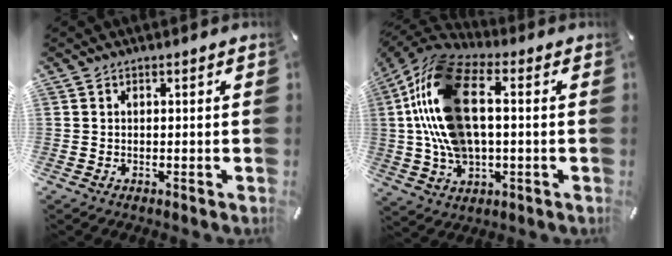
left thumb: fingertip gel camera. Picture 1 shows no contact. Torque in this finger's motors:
{"motor_torque": [0.87, 1.72, 2.77, 0.00, 0.51]}